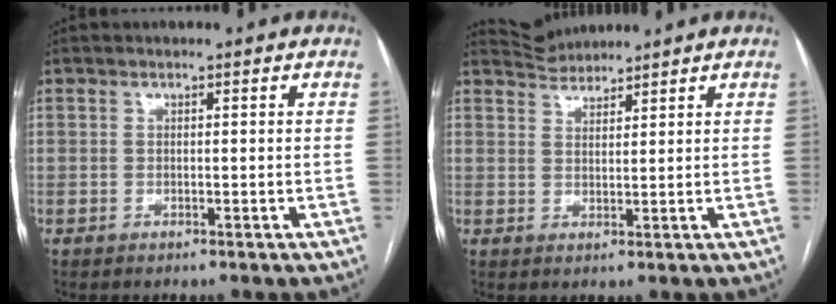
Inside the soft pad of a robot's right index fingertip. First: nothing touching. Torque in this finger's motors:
{"motor_torque": [0.25, 0.47, 0.01, 0.00]}